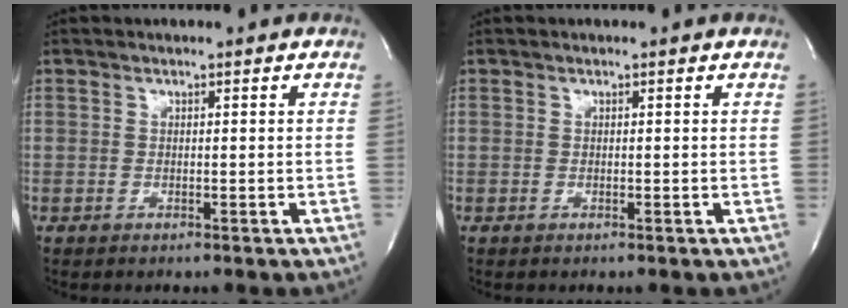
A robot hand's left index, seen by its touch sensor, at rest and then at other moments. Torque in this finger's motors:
{"motor_torque": [0.00, 0.00, 0.00, -0.01]}